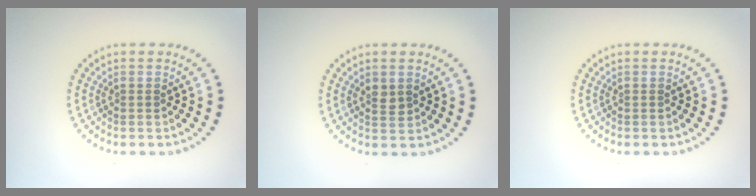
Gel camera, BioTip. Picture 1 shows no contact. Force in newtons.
{"total": 1.5, "press": 1.5, "slide": 0.3}
{"total": 0.0}